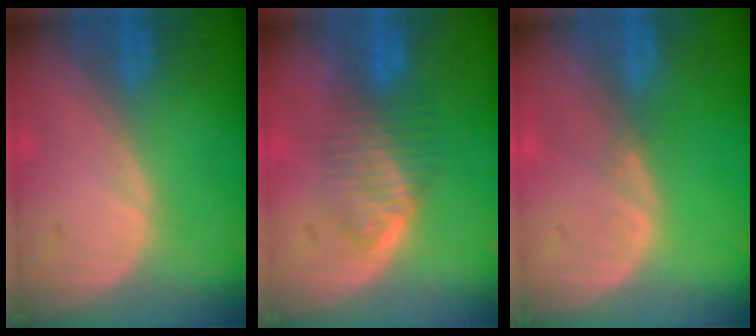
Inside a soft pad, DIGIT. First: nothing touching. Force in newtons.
{"total": 4.8, "press": 4.7, "slide": 1.0}
{"total": 0.5, "press": 0.5, "slide": 0.1}